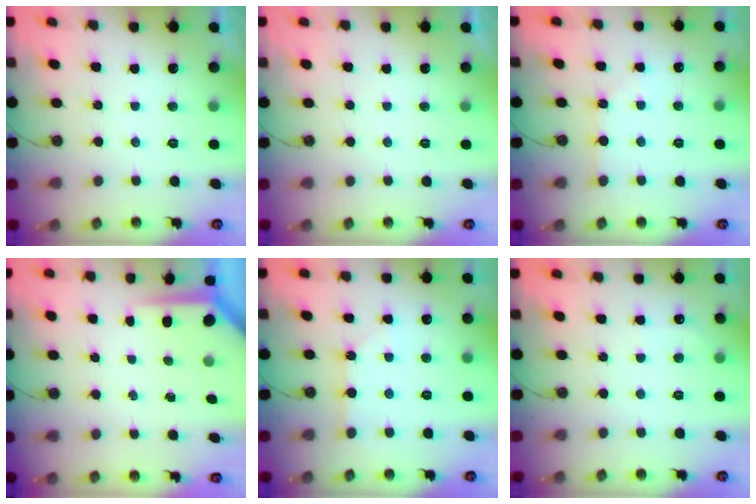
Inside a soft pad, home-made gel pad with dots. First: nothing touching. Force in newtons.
{"total": 0.0}
{"total": 1.5, "press": 1.5, "slide": 0.2}
{"total": 3.9, "press": 3.9, "slide": 0.2}
{"total": 1.1, "press": 1.1, "slide": 0.2}
{"total": 3.2, "press": 3.2, "slide": 0.5}